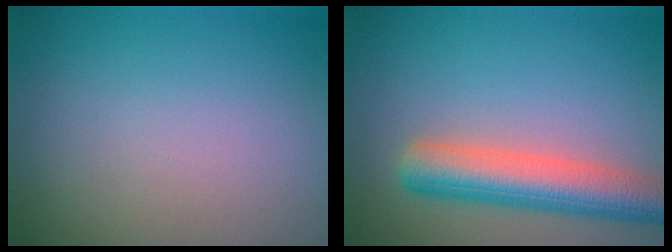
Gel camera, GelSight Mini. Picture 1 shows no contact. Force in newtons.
{"total": 6.2, "press": 6.1, "slide": 0.4}